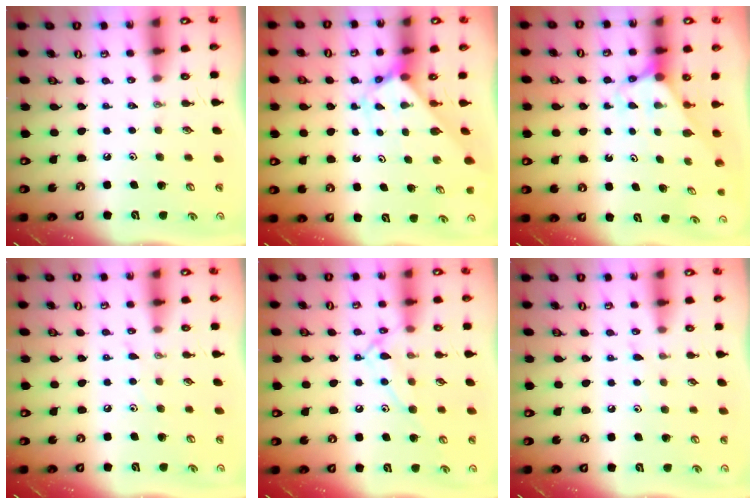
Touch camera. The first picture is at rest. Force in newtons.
{"total": 2.6, "press": 2.6, "slide": 0.2}
{"total": 2.5, "press": 2.4, "slide": 0.2}
{"total": 4.4, "press": 4.3, "slide": 0.6}
{"total": 11.3, "press": 11.3, "slide": 0.8}
{"total": 5.1, "press": 5.1, "slide": 0.6}